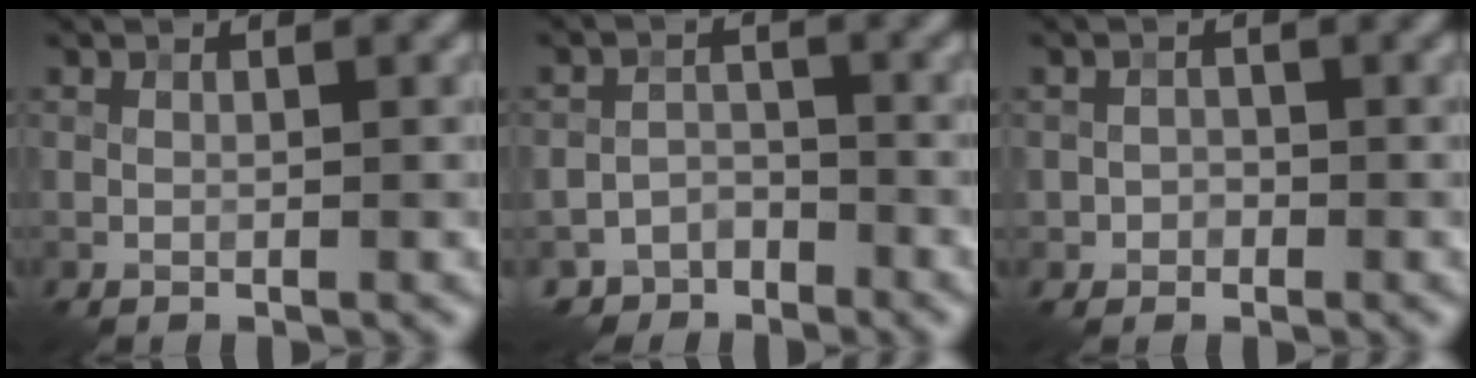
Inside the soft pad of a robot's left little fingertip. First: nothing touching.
{"total": 4.7, "force": [-3.8, 2.6, 0.2], "torque": [0.016, 0.003, -0.060]}
{"total": 1.2, "force": [-0.5, 1.1, 0.0], "torque": [0.009, 0.000, -0.013]}